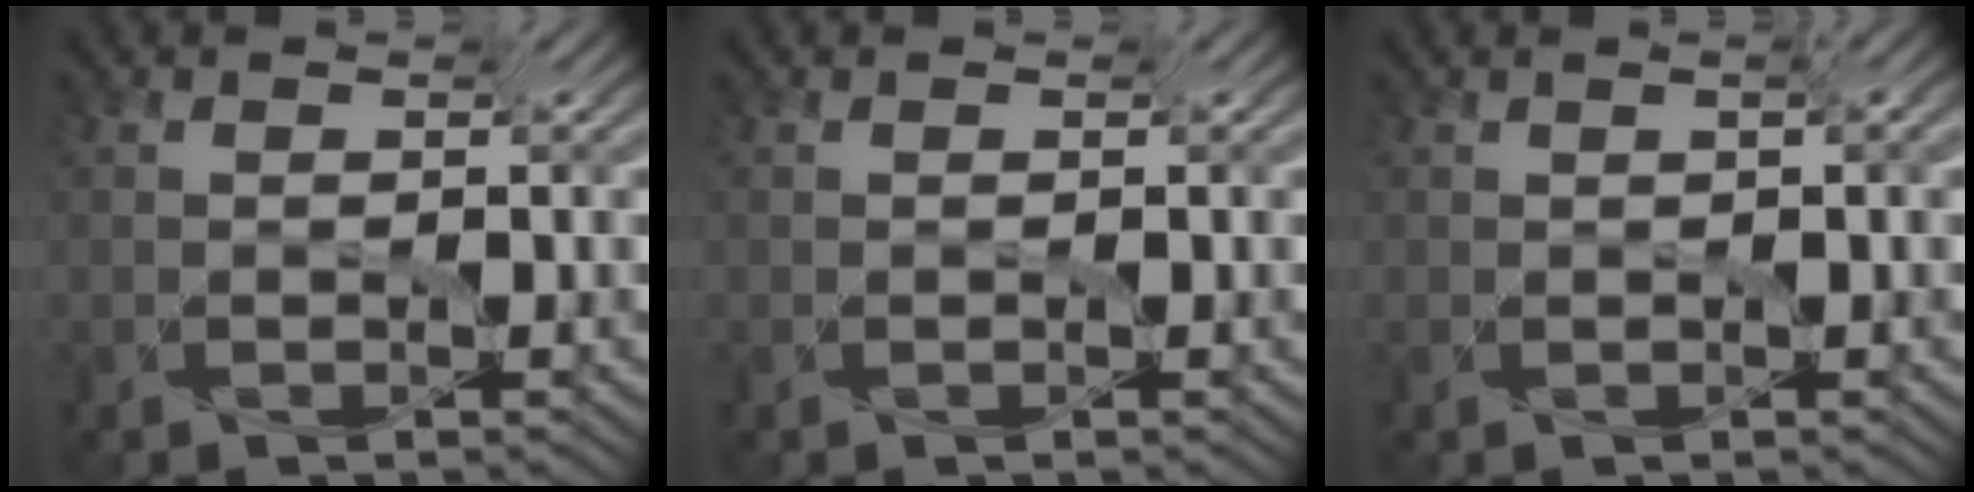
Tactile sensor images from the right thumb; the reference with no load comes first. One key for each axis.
{"total": 0.0}
{"total": 0.8, "fx": 0.3, "fy": -0.3, "fz": 0.7, "tx": -0.008, "ty": 0.001, "tz": 0.005}